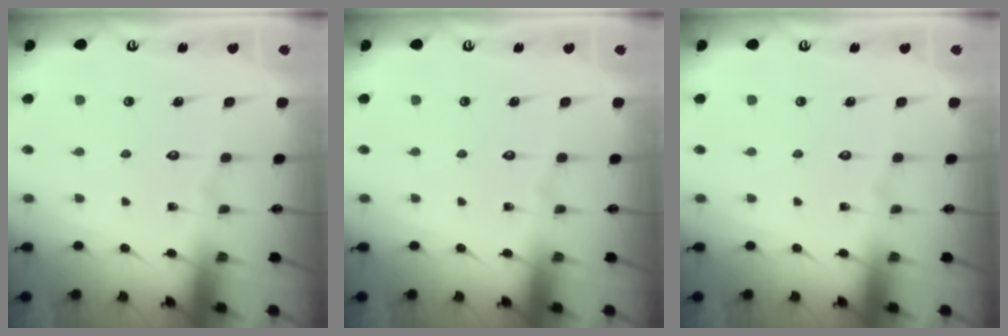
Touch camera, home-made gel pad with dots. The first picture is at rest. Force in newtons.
{"total": 0.0}
{"total": 0.0}